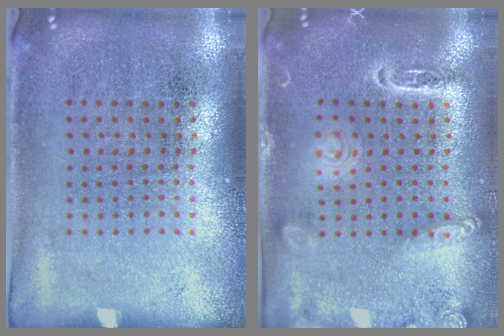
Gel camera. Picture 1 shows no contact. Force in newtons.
{"total": 1.9, "press": 1.8, "slide": 0.4}